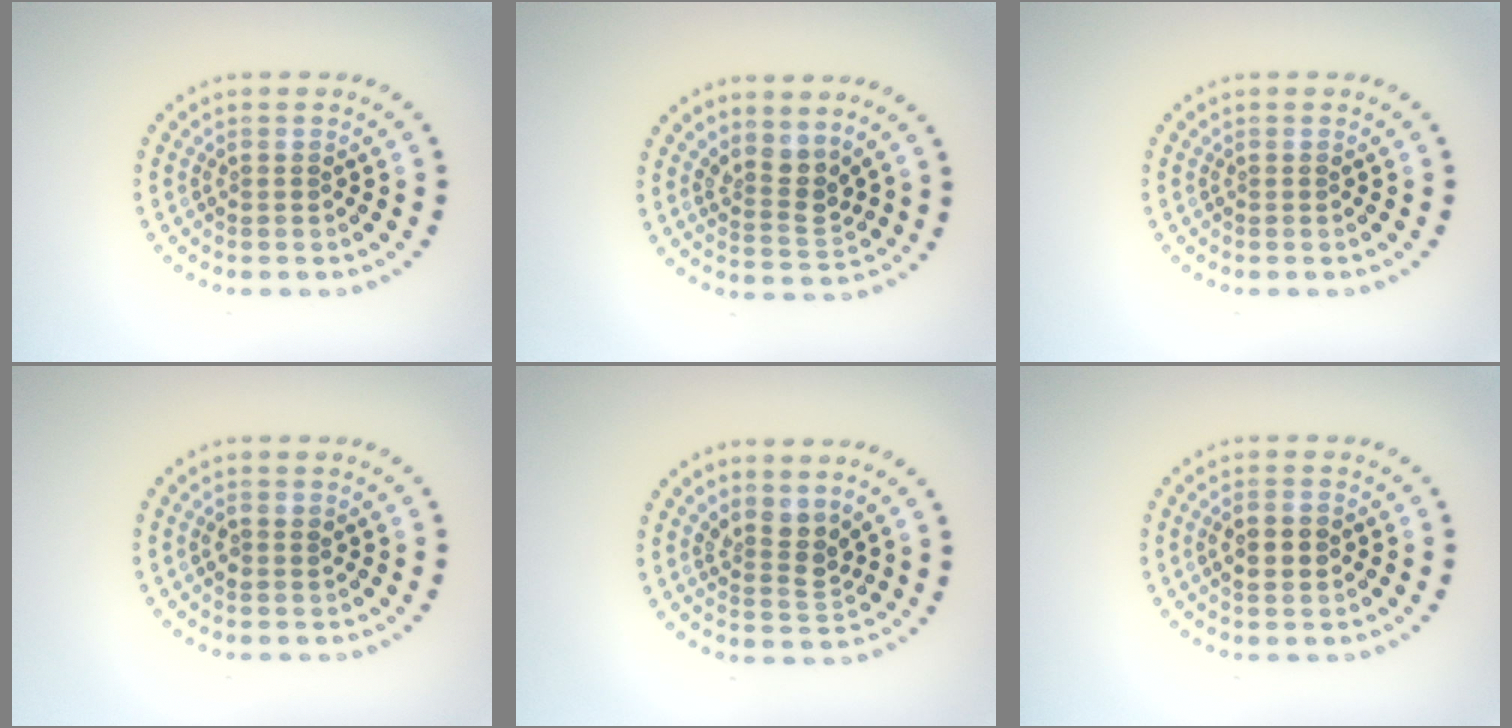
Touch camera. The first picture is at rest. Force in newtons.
{"total": 2.7, "press": 2.0, "slide": 1.9}
{"total": 0.0}
{"total": 0.9, "press": 0.9, "slide": 0.3}
{"total": 2.5, "press": 1.9, "slide": 1.7}
{"total": 2.5, "press": 2.4, "slide": 0.2}